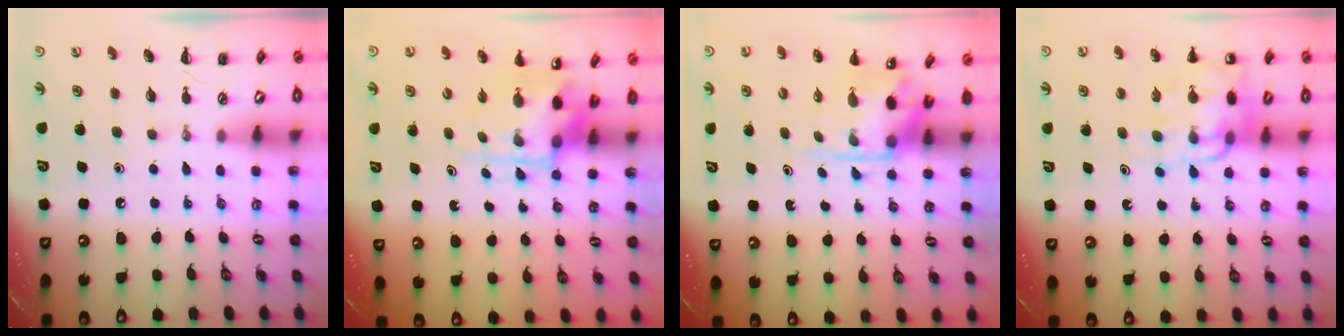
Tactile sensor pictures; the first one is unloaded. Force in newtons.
{"total": 5.6, "press": 5.4, "slide": 1.4}
{"total": 3.7, "press": 3.7, "slide": 0.6}
{"total": 11.6, "press": 11.3, "slide": 2.6}